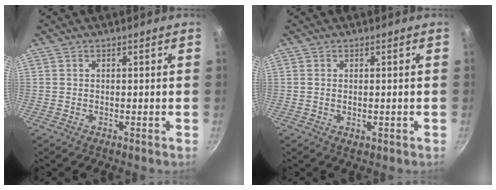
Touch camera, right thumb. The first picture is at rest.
{"total": 1.3, "force": [-0.2, 0.7, 1.0], "torque": [-0.015, -0.002, -0.003]}